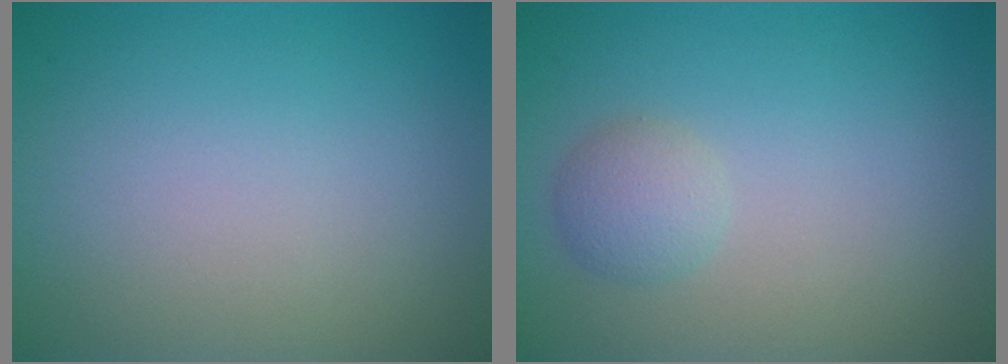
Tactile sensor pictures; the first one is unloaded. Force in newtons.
{"total": 1.8, "press": 1.8, "slide": 0.1}